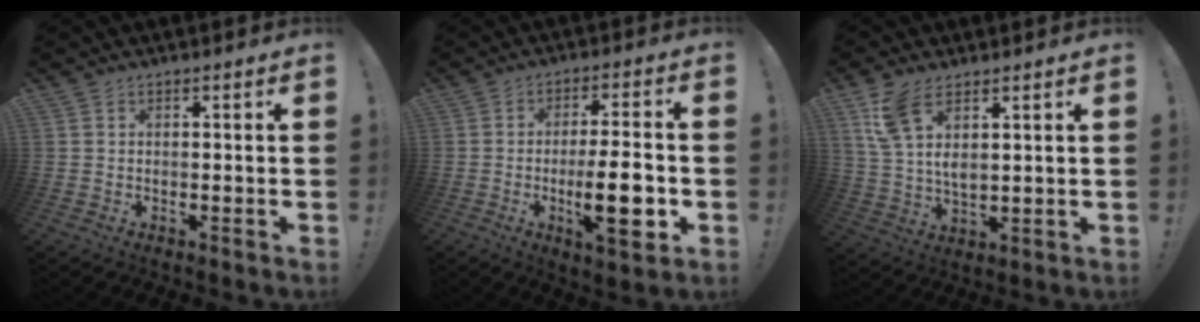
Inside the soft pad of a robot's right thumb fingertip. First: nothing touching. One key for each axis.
{"total": 14.3, "fx": -3.6, "fy": 3.2, "fz": 13.5, "tx": -0.204, "ty": -0.003, "tz": -0.061}
{"total": 9.4, "fx": 5.4, "fy": 4.1, "fz": 6.5, "tx": -0.128, "ty": -0.022, "tz": 0.104}